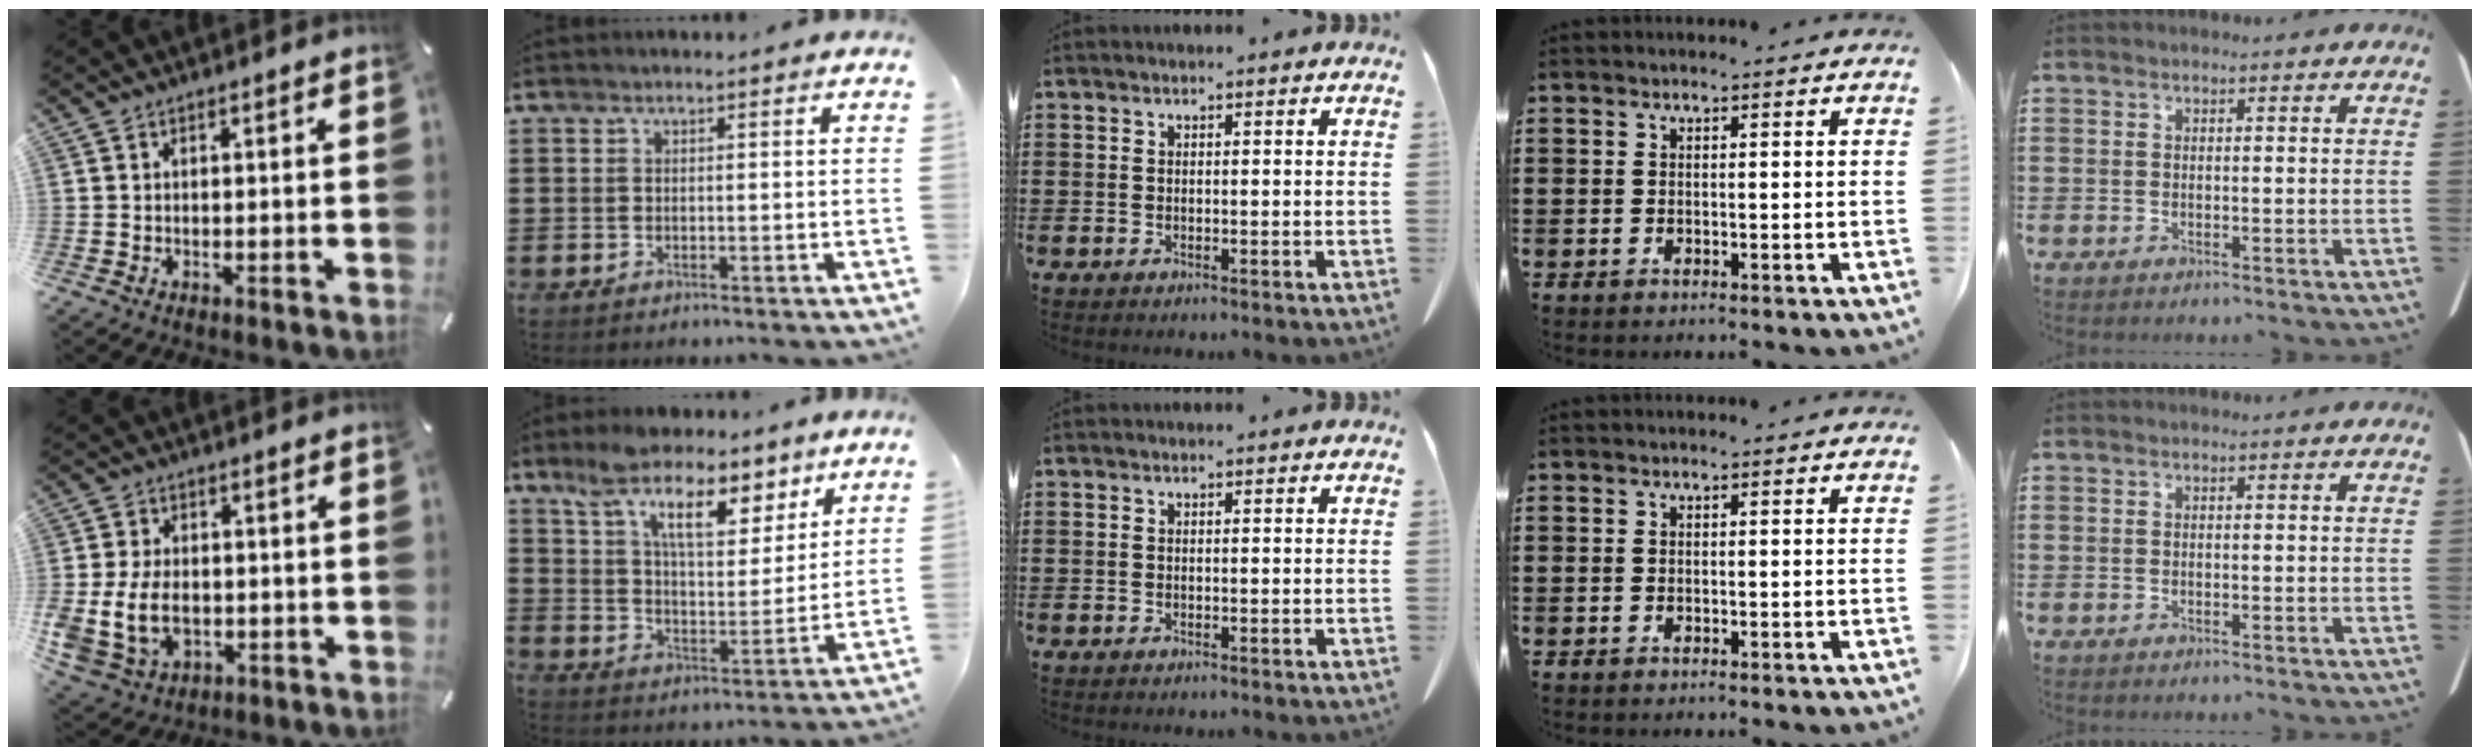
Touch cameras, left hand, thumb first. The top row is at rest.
{"thumb": {"total": 10.9, "force": [-1.4, 8.5, 6.7], "torque": [-0.150, 0.003, -0.022]}, "index": {"total": 11.7, "force": [8.1, 4.5, 7.1], "torque": [-0.141, -0.028, 0.144]}}